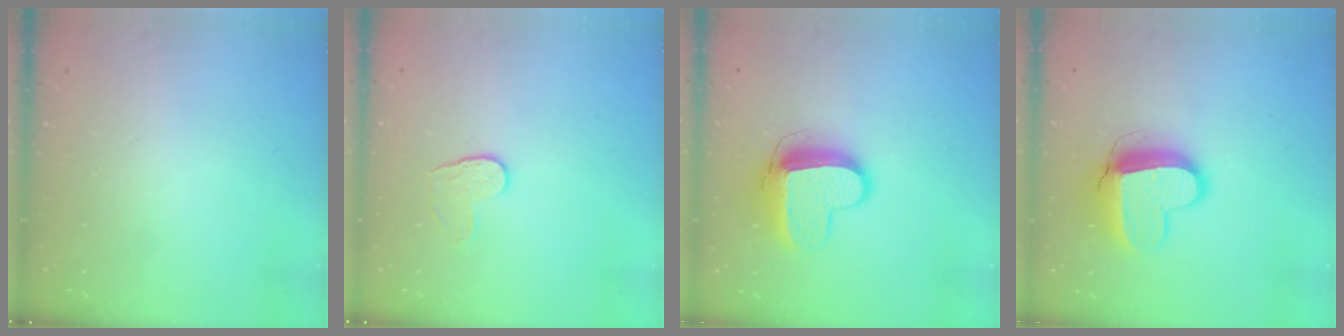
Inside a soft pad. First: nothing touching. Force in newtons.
{"total": 5.8, "press": 5.7, "slide": 0.5}
{"total": 11.1, "press": 11.0, "slide": 1.3}
{"total": 12.4, "press": 12.3, "slide": 1.3}